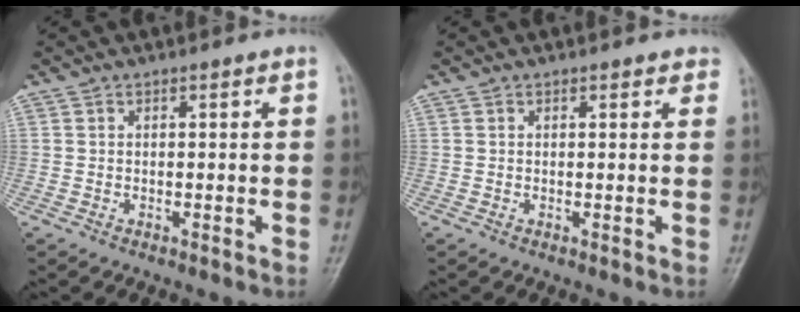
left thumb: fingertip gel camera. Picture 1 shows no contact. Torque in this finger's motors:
{"motor_torque": [0.02, 0.08, -0.27, 0.03, 0.04]}